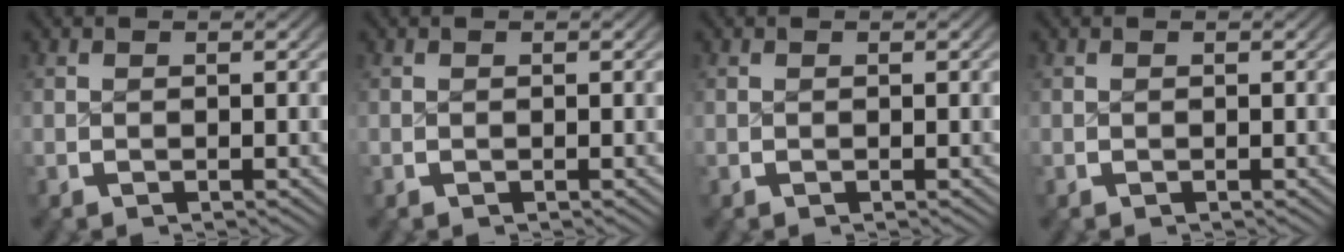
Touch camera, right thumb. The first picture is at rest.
{"total": 0.0}
{"total": 0.0}
{"total": 0.0}